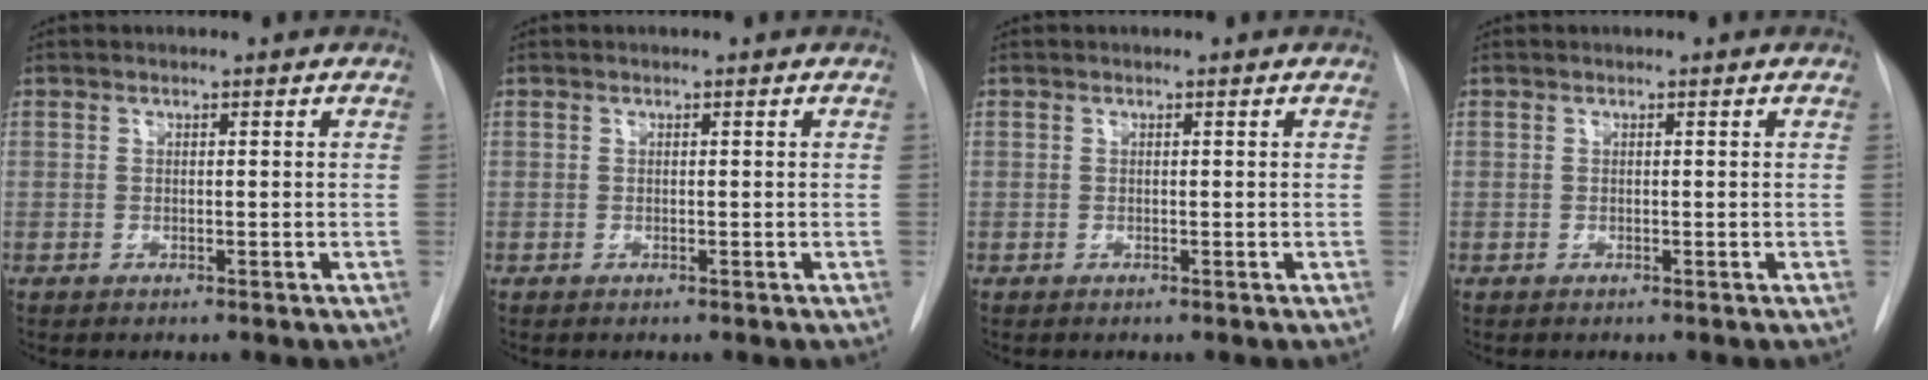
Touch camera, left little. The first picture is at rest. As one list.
[{"total": 0.0}, {"total": 0.0}, {"total": 0.0}]